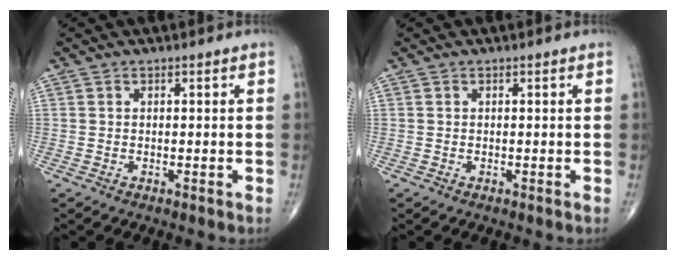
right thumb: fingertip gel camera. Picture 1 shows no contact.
{"total": 0.0}